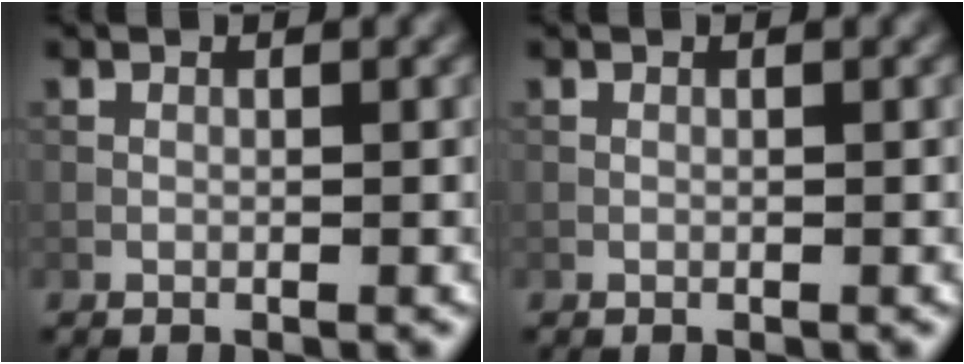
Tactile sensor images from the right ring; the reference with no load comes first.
{"total": 0.0}